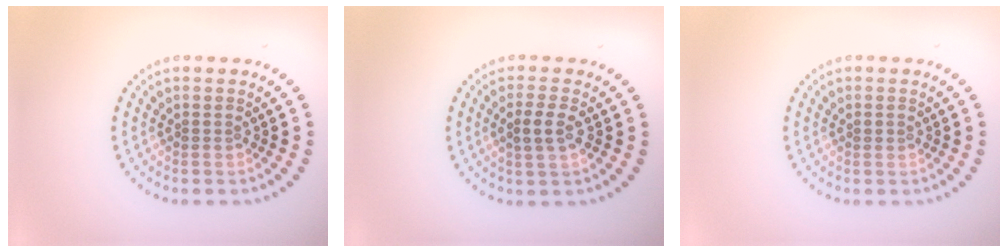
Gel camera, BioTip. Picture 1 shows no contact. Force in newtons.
{"total": 2.4, "press": 2.3, "slide": 0.8}
{"total": 0.7, "press": 0.7, "slide": 0.3}